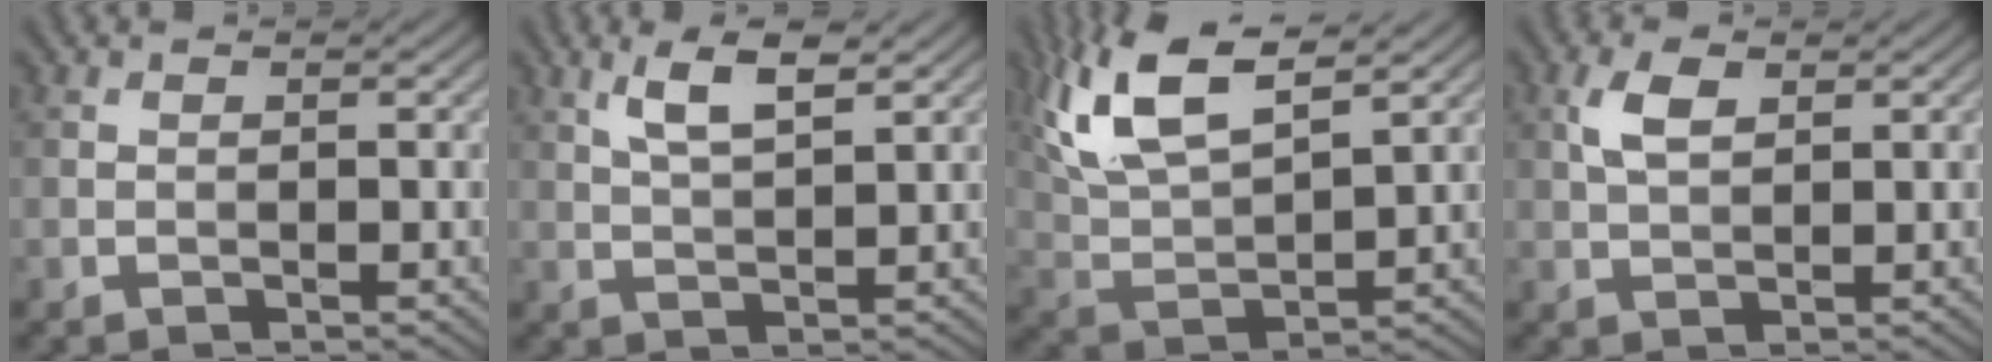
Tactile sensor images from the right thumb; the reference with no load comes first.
{"total": 4.9, "force": [2.8, 1.2, 3.9], "torque": [-0.088, 0.004, 0.057]}
{"total": 11.8, "force": [7.0, 4.0, 8.6], "torque": [-0.210, 0.012, 0.140]}
{"total": 3.4, "force": [1.4, 1.7, 2.6], "torque": [-0.059, 0.006, 0.028]}